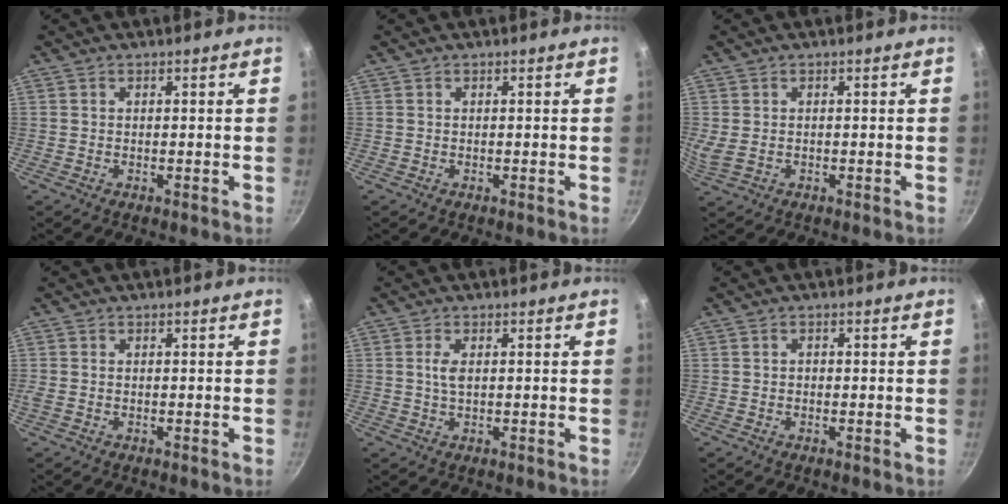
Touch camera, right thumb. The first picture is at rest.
{"total": 0.0}
{"total": 0.7, "force": [-0.3, 0.6, 0.4], "torque": [-0.010, 0.001, -0.003]}
{"total": 0.6, "force": [-0.1, 0.4, 0.4], "torque": [-0.010, 0.002, -0.002]}
{"total": 2.4, "force": [0.4, 1.1, 2.1], "torque": [-0.043, 0.002, 0.008]}
{"total": 0.6, "force": [-0.2, 0.5, 0.2], "torque": [-0.003, 0.003, -0.003]}